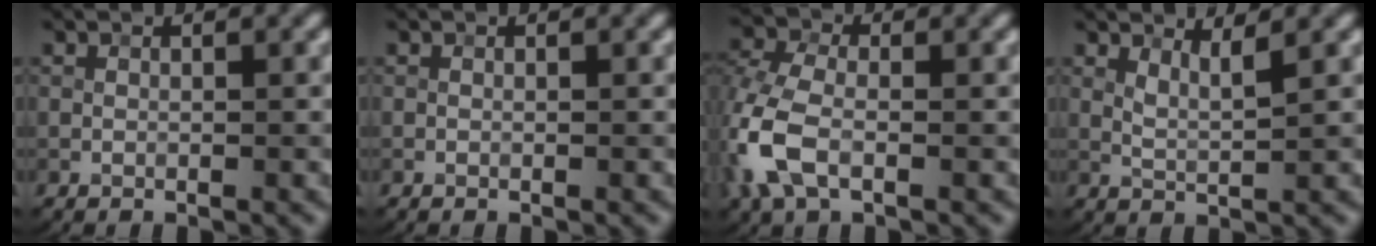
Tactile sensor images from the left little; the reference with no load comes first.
{"total": 0.0}
{"total": 7.0, "force": [-1.9, 4.2, 5.3], "torque": [-0.144, -0.003, -0.052]}
{"total": 1.8, "force": [1.2, 0.3, 1.4], "torque": [-0.029, -0.007, 0.024]}